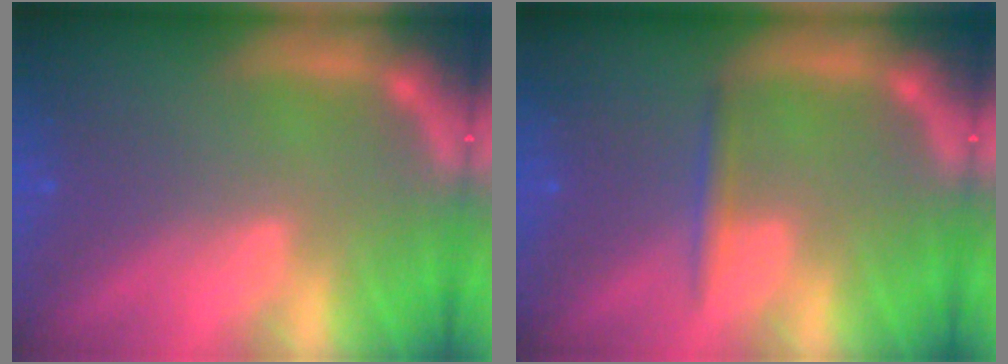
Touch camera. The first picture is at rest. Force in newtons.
{"total": 1.4}